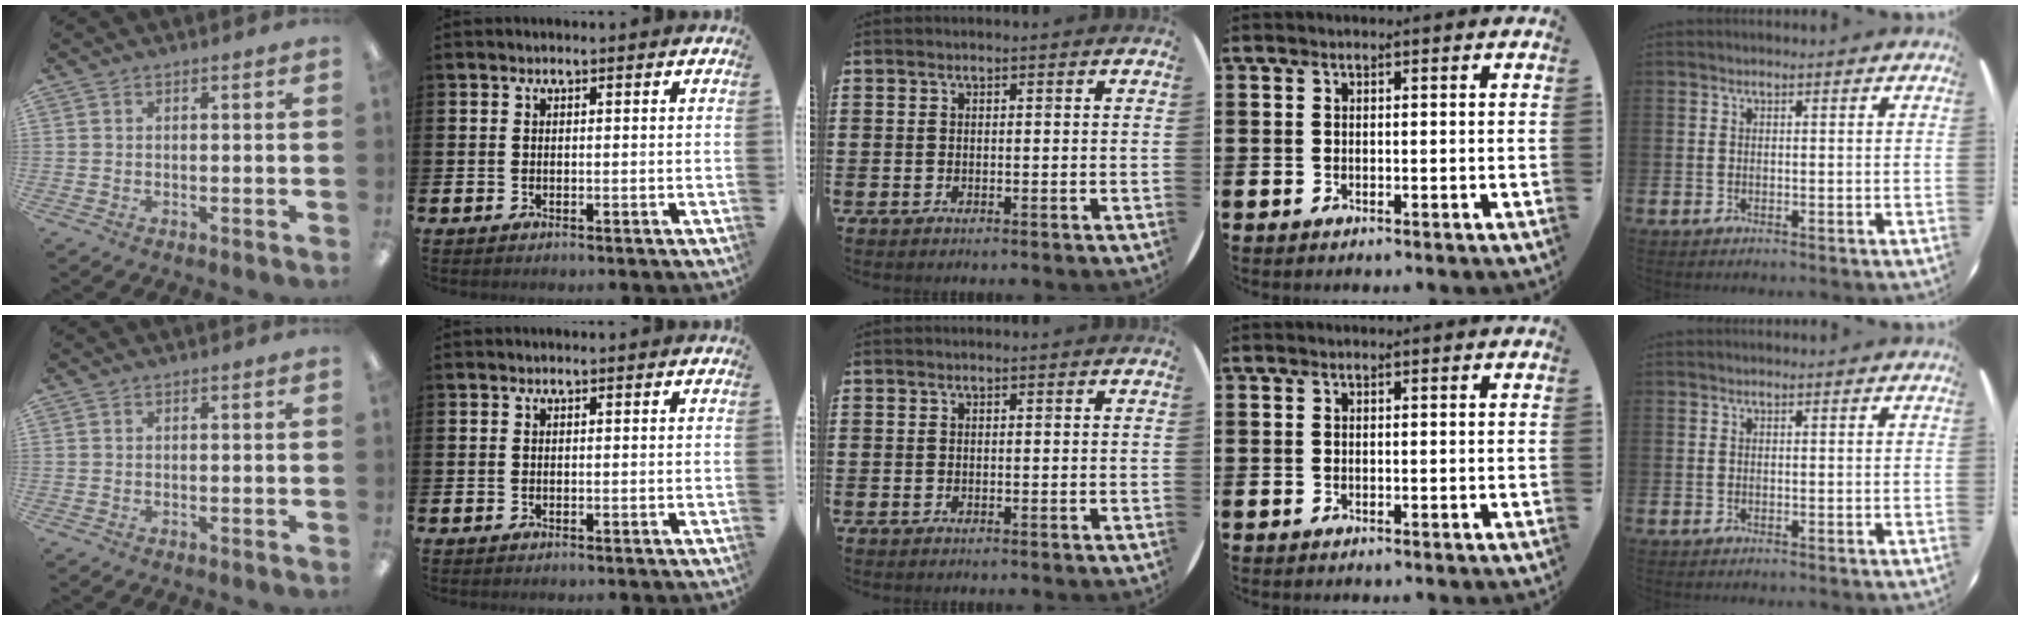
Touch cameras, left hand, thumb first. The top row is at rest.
{}